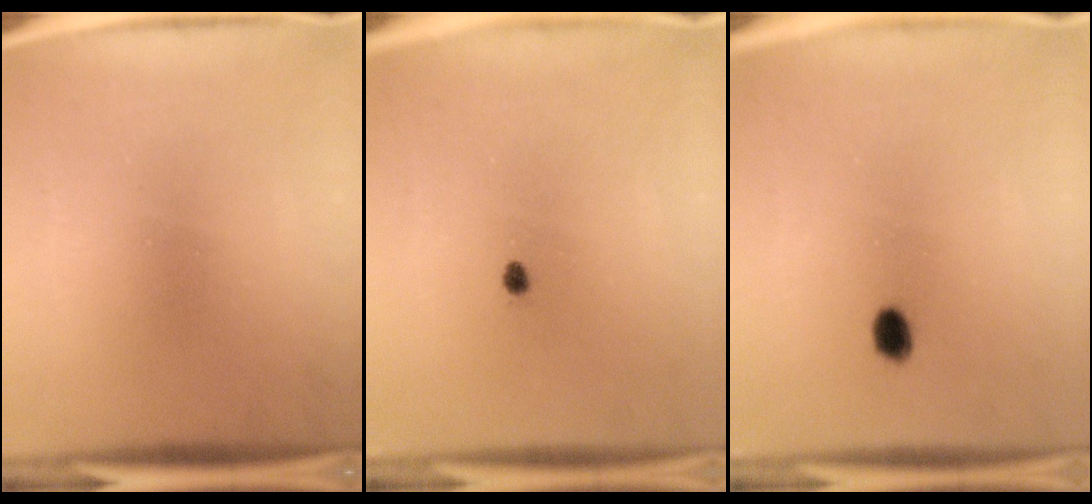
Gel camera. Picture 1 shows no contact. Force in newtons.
{"total": 1.0}
{"total": 2.4}